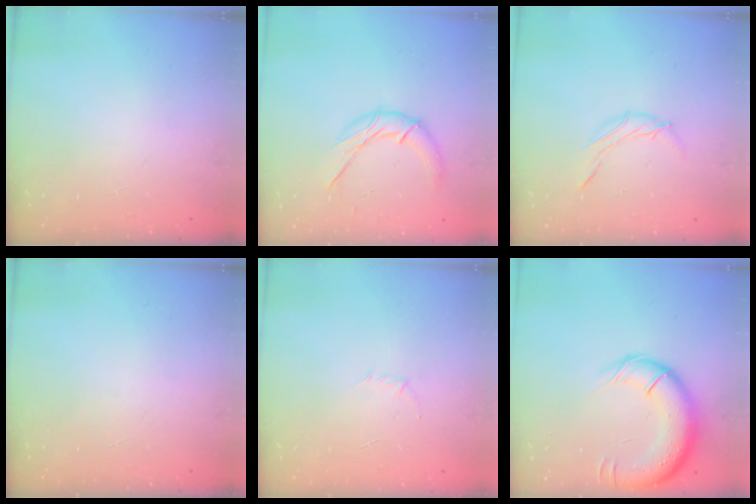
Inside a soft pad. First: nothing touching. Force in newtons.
{"total": 9.8, "press": 9.8, "slide": 0.3}
{"total": 5.7, "press": 5.6, "slide": 0.9}
{"total": 0.0}
{"total": 2.8, "press": 2.7, "slide": 0.8}
{"total": 16.8, "press": 16.3, "slide": 4.1}